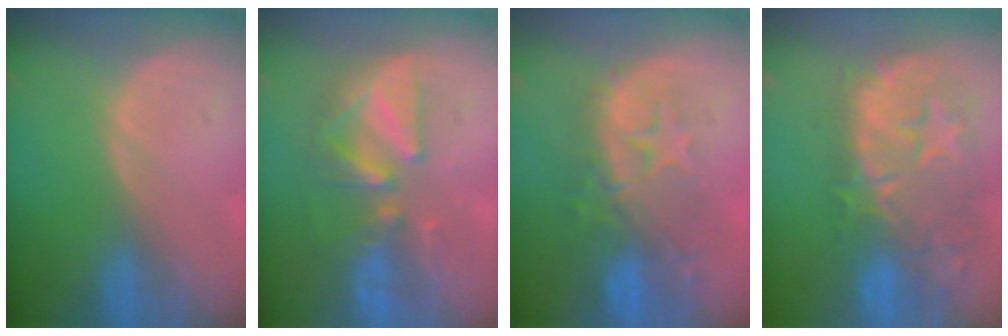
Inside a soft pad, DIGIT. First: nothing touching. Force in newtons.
{"total": 7.9, "press": 7.8, "slide": 1.4}
{"total": 10.0, "press": 8.9, "slide": 4.6}
{"total": 12.7, "press": 11.4, "slide": 5.6}